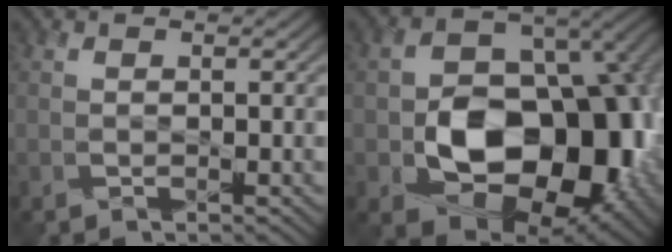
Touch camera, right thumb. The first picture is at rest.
{"total": 17.4, "force": [-3.9, 12.2, 11.7], "torque": [-0.151, -0.033, -0.054]}